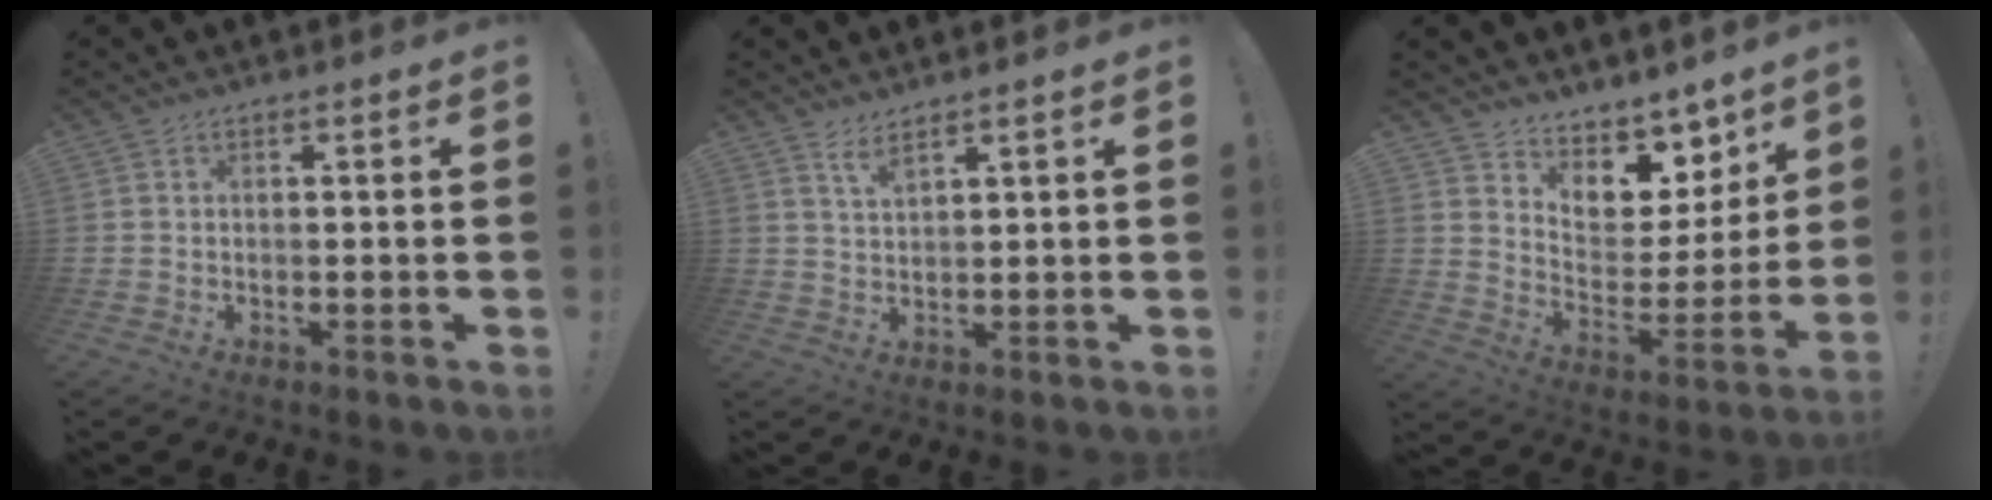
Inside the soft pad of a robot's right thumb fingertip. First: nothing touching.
{"total": 3.4, "force": [2.7, 0.4, 2.0], "torque": [-0.036, -0.017, 0.046]}
{"total": 8.6, "force": [6.7, 5.2, 1.7], "torque": [-0.015, -0.076, 0.124]}